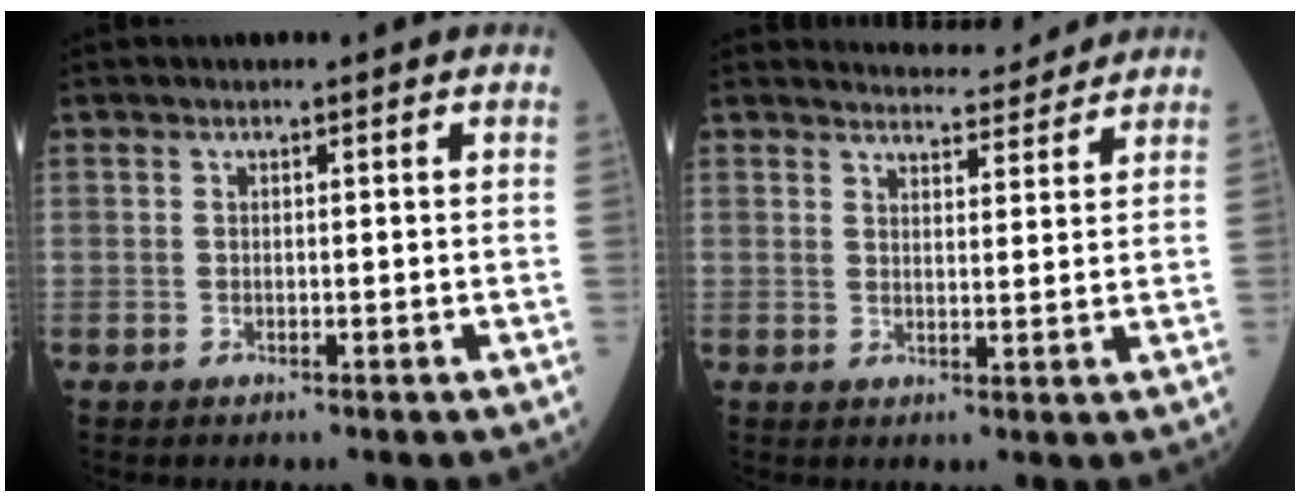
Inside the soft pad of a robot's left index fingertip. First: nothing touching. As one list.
[{"total": 6.4, "force": [6.3, 0.9, 0.5], "torque": [-0.009, 0.002, 0.077]}]